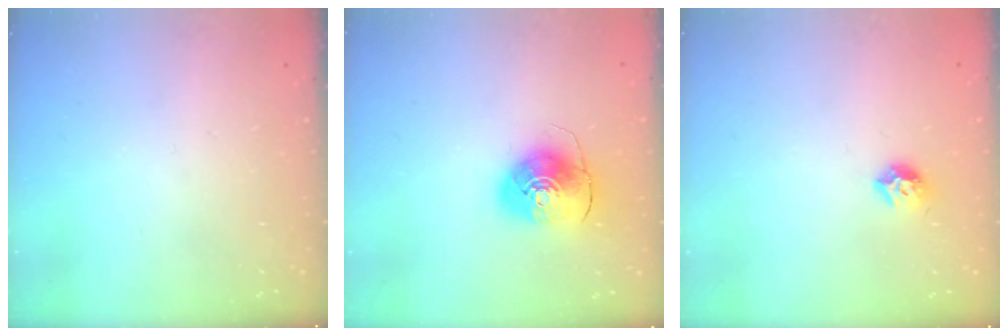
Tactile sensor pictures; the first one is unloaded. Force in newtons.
{"total": 9.3, "press": 9.3, "slide": 1.1}
{"total": 7.9, "press": 7.9, "slide": 0.7}